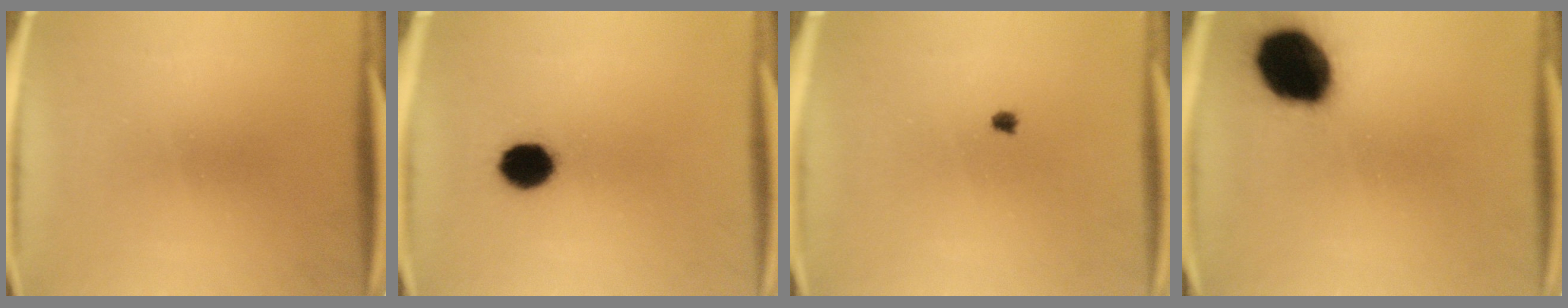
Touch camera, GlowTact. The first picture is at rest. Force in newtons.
{"total": 8.0}
{"total": 0.6}
{"total": 19.2}